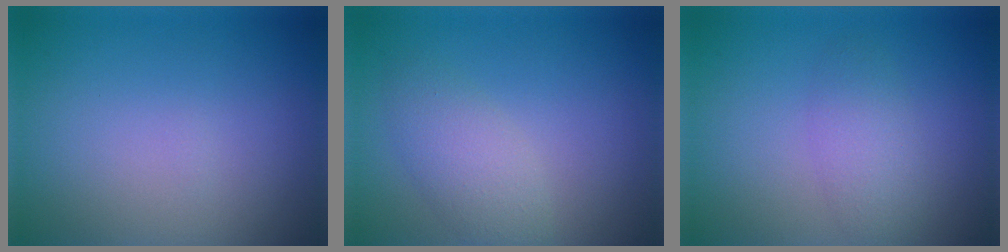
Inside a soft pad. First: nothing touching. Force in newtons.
{"total": 3.0, "press": 3.0, "slide": 0.2}
{"total": 2.4, "press": 2.4, "slide": 0.1}